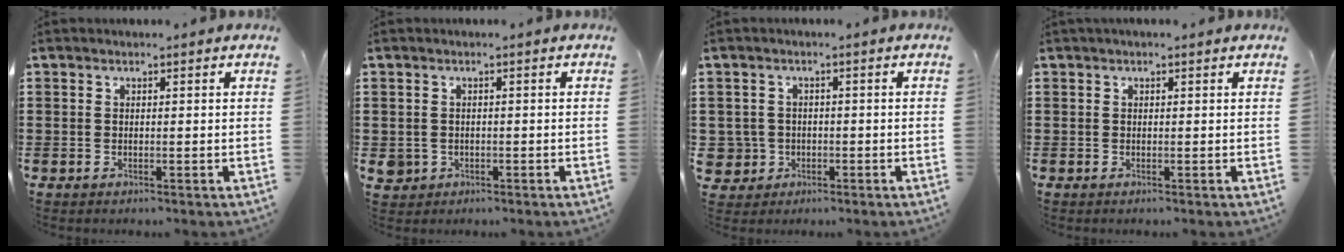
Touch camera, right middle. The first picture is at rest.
{"total": 1.4, "force": [-0.4, 1.2, 0.4], "torque": [-0.020, 0.001, -0.012]}
{"total": 3.1, "force": [-0.7, 3.0, 0.4], "torque": [-0.027, 0.005, -0.017]}
{"total": 0.0}